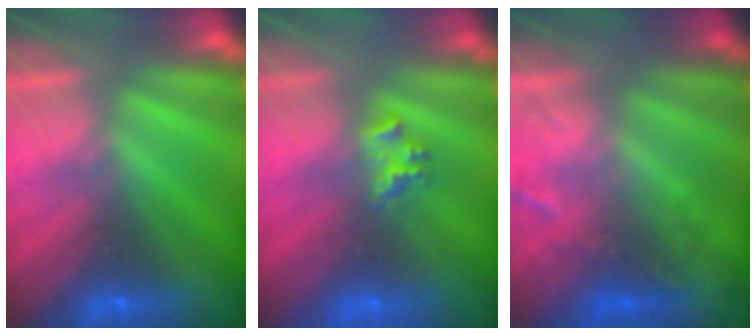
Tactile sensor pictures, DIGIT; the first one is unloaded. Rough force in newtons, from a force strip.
{"total": 2.1}
{"total": 2.1}